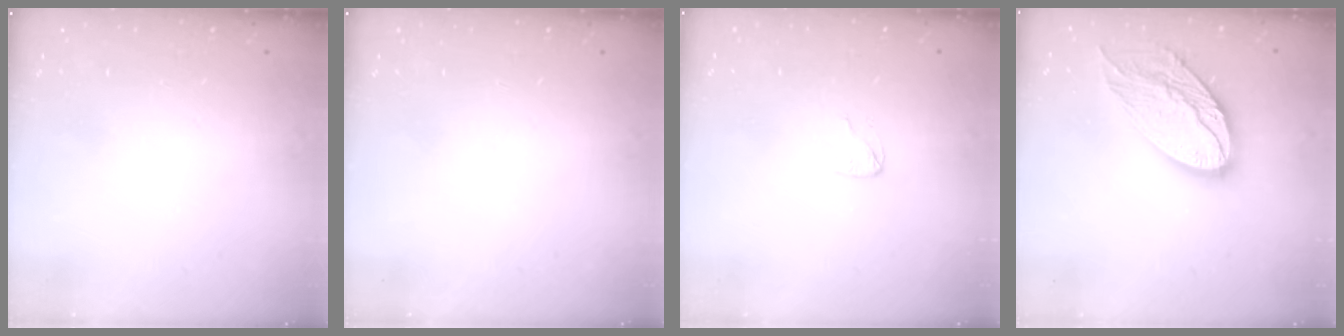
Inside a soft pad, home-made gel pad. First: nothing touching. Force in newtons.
{"total": 0.0}
{"total": 3.6, "press": 3.6, "slide": 0.2}
{"total": 17.6, "press": 17.6, "slide": 1.4}